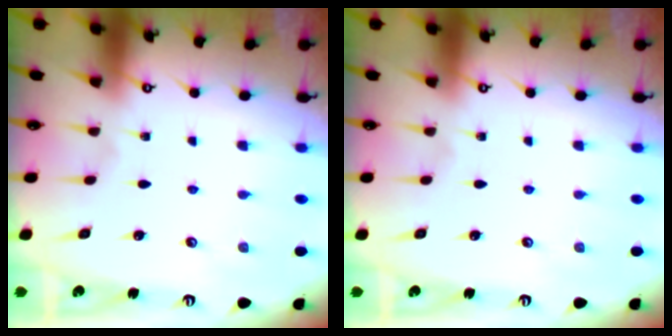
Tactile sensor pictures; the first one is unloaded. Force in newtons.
{"total": 0.0}